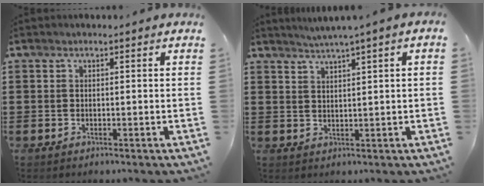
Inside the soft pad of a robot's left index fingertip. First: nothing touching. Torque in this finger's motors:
{"motor_torque": [1.35, -0.79, 0.64, 0.13]}